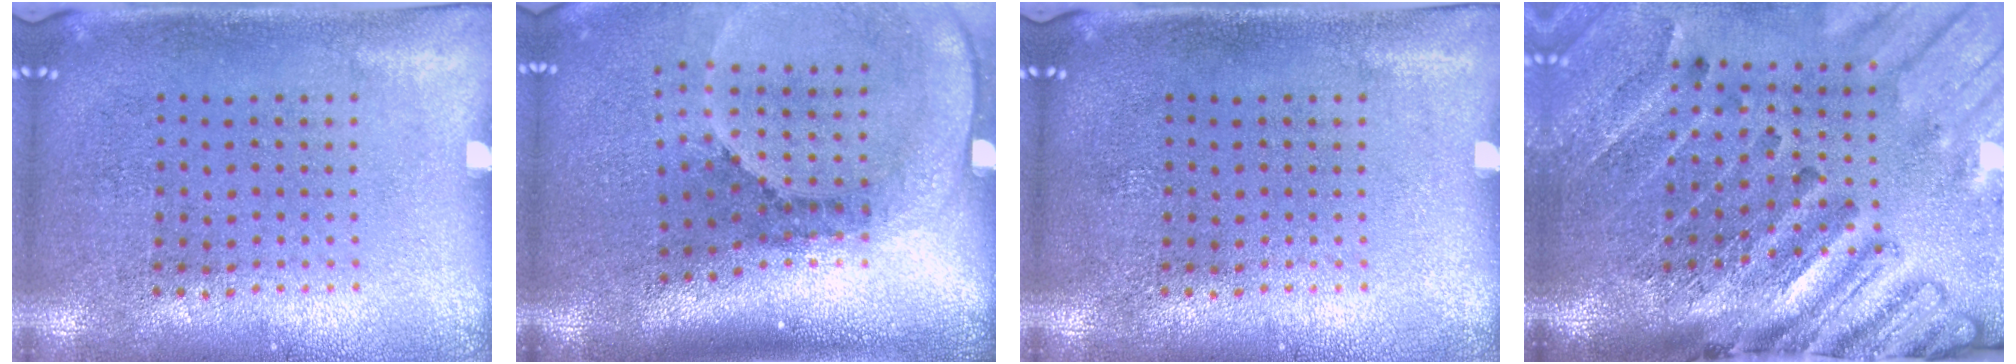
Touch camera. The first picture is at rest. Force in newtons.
{"total": 2.5, "press": 1.7, "slide": 1.8}
{"total": 0.0}
{"total": 4.4, "press": 3.3, "slide": 3.0}